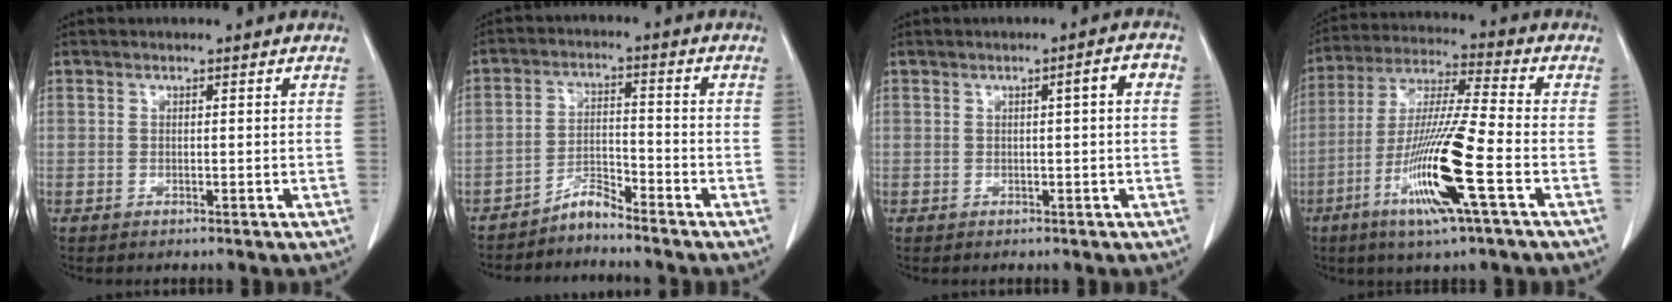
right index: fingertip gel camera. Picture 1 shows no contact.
{"total": 3.5, "force": [-3.4, 0.3, 0.8], "torque": [-0.011, -0.008, -0.065]}
{"total": 3.0, "force": [0.5, 0.3, 2.9], "torque": [-0.039, 0.010, 0.005]}
{"total": 15.1, "force": [-5.7, -0.3, 14.0], "torque": [-0.284, -0.018, -0.109]}